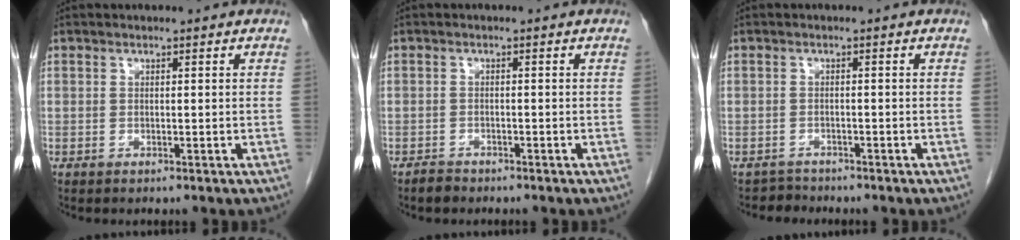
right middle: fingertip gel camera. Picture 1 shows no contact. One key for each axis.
{"total": 1.3, "fx": -1.2, "fy": 0.5, "fz": 0.2, "tx": -0.012, "ty": -0.002, "tz": -0.019}
{"total": 1.7, "fx": -1.4, "fy": 0.3, "fz": -0.9, "tx": 0.015, "ty": -0.005, "tz": -0.026}